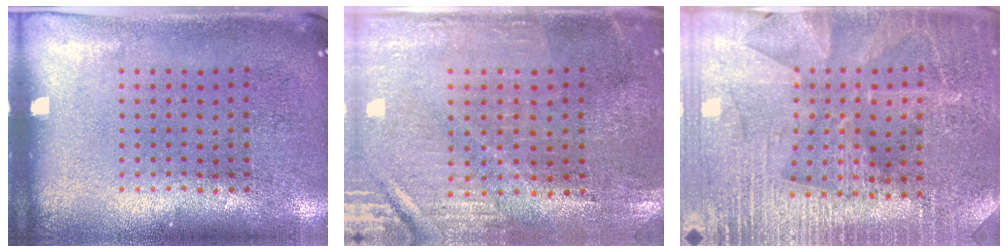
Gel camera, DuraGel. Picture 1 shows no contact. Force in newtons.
{"total": 0.7, "press": 0.6, "slide": 0.2}
{"total": 3.3, "press": 3.3, "slide": 0.7}